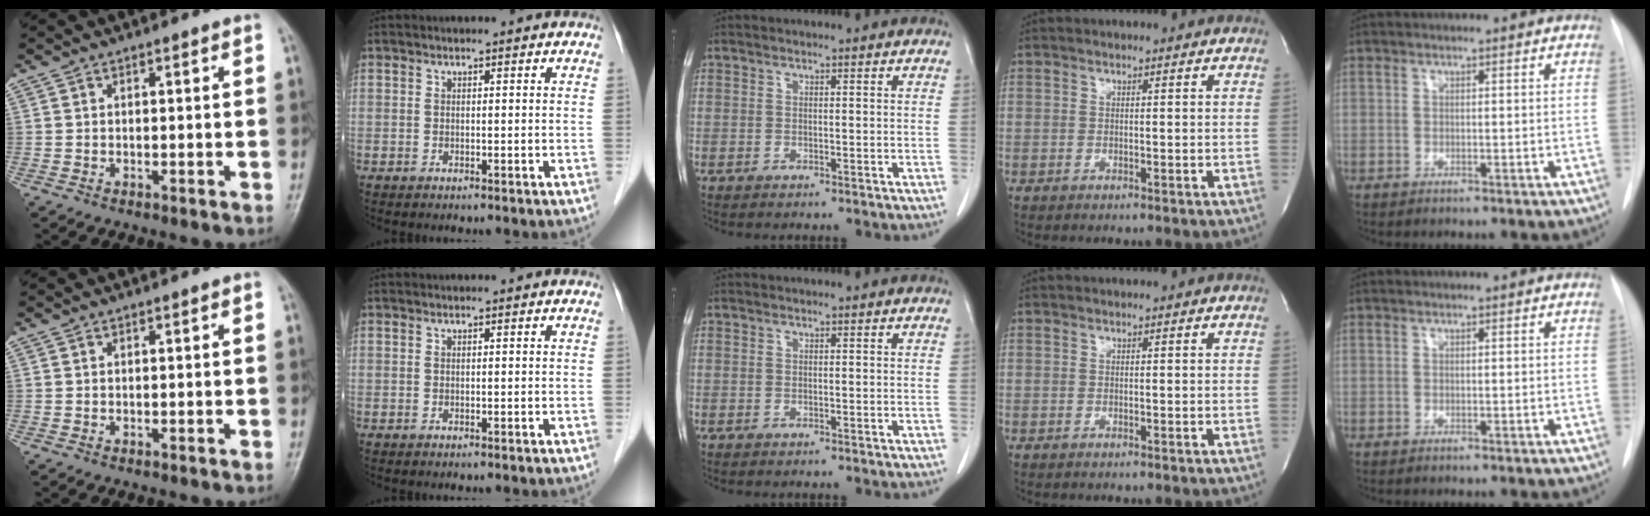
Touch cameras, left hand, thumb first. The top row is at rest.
{}